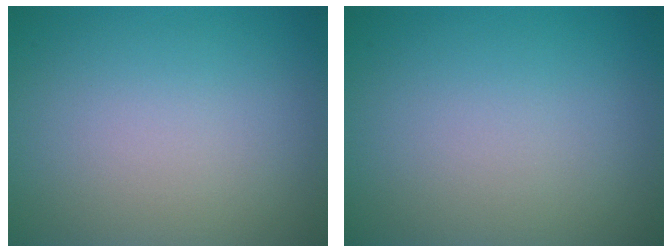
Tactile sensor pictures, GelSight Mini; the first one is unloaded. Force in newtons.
{"total": 0.0}